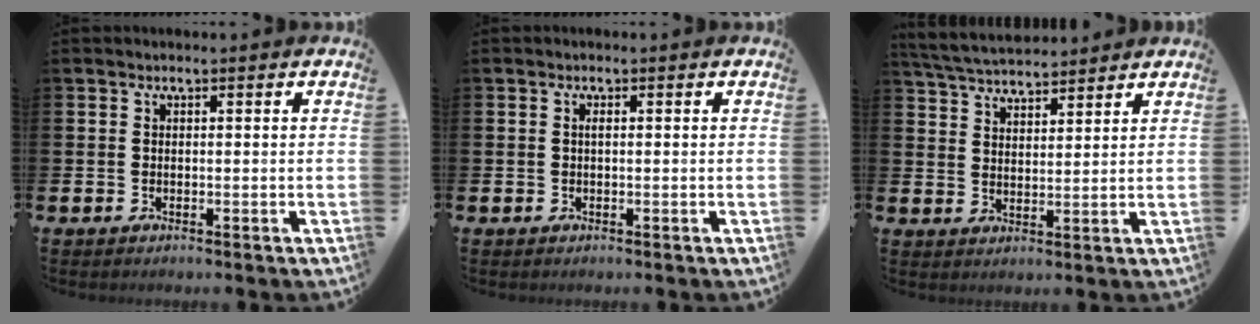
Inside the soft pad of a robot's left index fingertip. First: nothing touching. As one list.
[{"total": 0.6, "force": [0.1, 0.1, 0.5], "torque": [-0.014, 0.001, 0.003]}, {"total": 4.9, "force": [4.8, 0.8, 0.6], "torque": [-0.034, -0.022, 0.086]}]